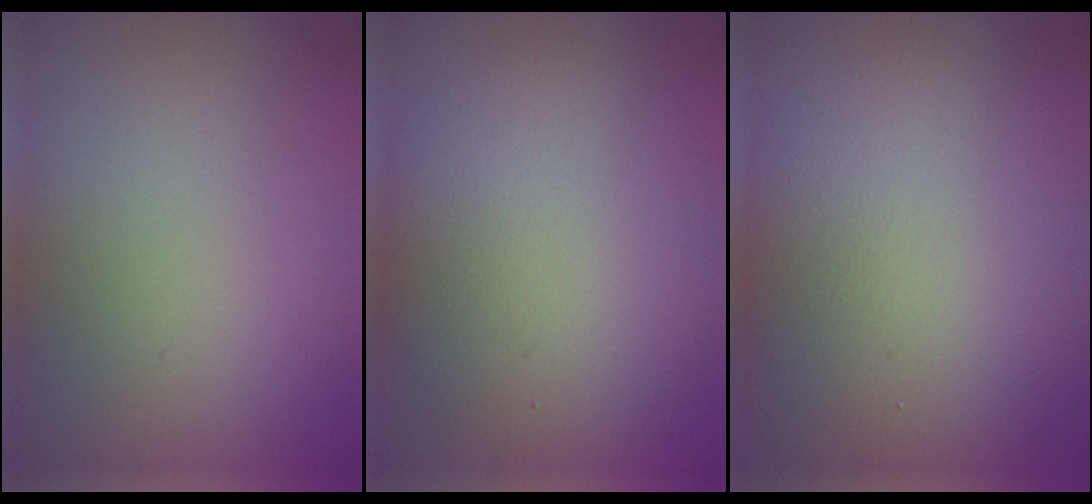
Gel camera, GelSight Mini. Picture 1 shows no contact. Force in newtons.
{"total": 9.4, "press": 9.4, "slide": 0.6}
{"total": 15.9, "press": 15.9, "slide": 0.8}